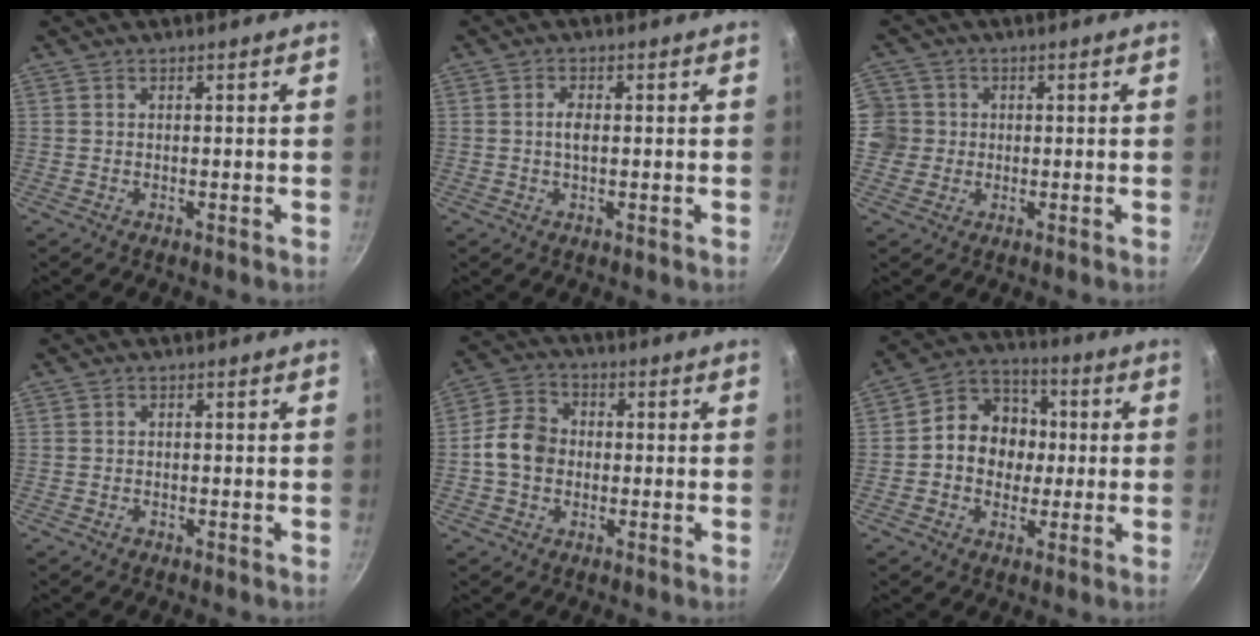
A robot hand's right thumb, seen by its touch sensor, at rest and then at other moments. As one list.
[{"total": 2.4, "force": [0.1, 1.0, 2.2], "torque": [-0.043, 0.003, -0.001]}, {"total": 5.9, "force": [0.0, 5.8, 1.3], "torque": [0.011, 0.004, -0.009]}, {"total": 0.7, "force": [-0.5, 0.5, 0.2], "torque": [-0.005, 0.005, -0.008]}, {"total": 7.7, "force": [-0.9, 6.2, 4.5], "torque": [-0.057, 0.022, -0.031]}, {"total": 12.0, "force": [-0.1, 10.2, 6.3], "torque": [-0.054, 0.025, -0.021]}]